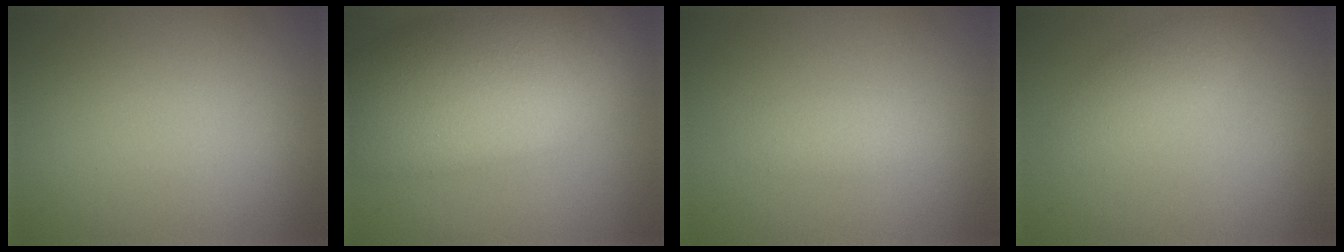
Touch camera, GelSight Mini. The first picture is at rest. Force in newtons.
{"total": 12.3, "press": 12.2, "slide": 0.6}
{"total": 1.5, "press": 1.5, "slide": 0.1}
{"total": 2.2, "press": 2.2, "slide": 0.0}